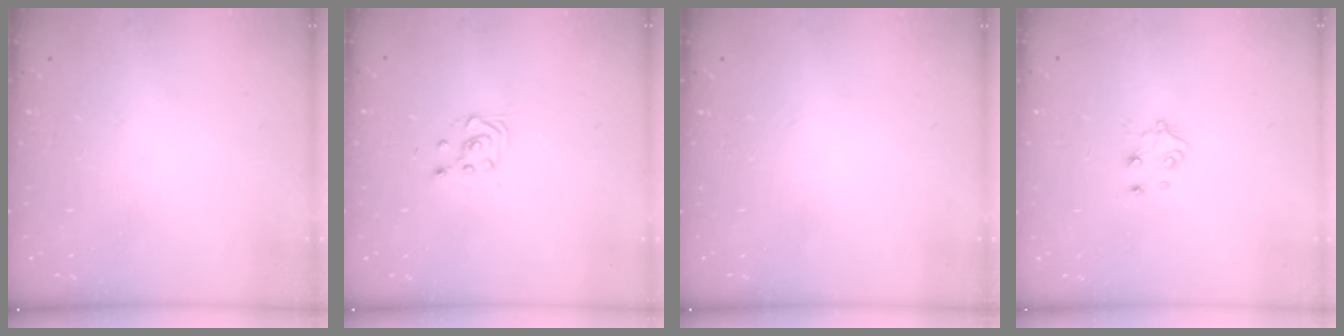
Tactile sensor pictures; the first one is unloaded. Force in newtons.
{"total": 3.6, "press": 3.4, "slide": 1.1}
{"total": 0.0}
{"total": 5.3, "press": 5.2, "slide": 0.8}